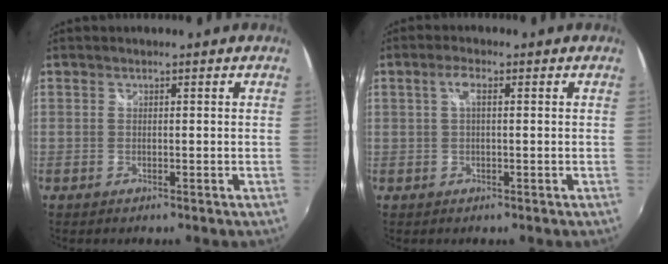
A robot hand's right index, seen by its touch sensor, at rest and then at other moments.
{"total": 2.5, "force": [0.5, 0.6, 2.3], "torque": [-0.046, 0.006, 0.007]}